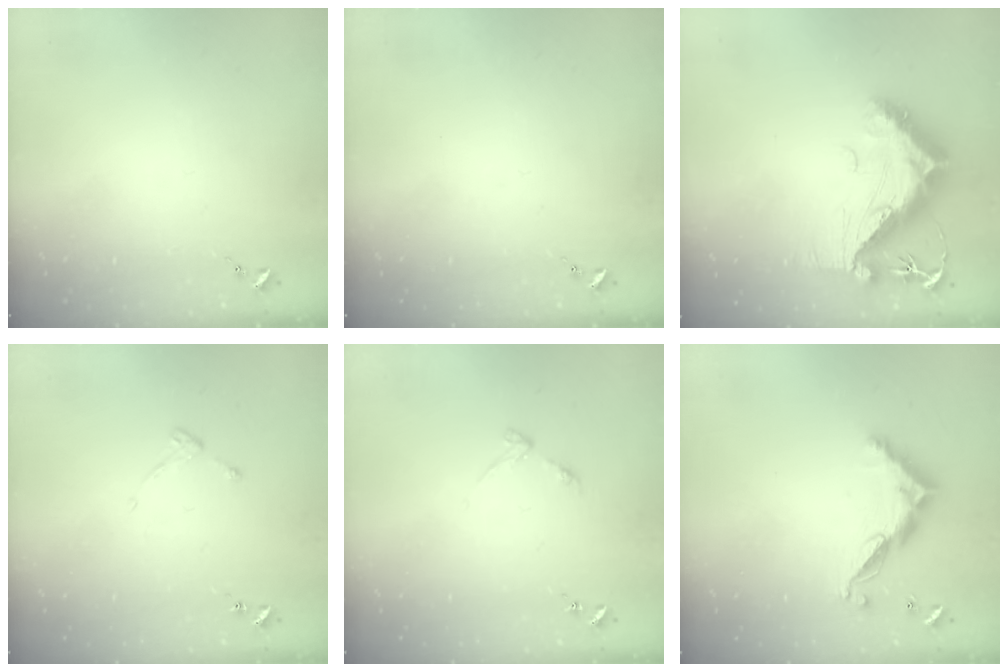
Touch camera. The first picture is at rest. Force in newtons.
{"total": 0.0}
{"total": 19.4, "press": 19.3, "slide": 1.7}
{"total": 4.1, "press": 4.1, "slide": 0.5}
{"total": 4.2, "press": 4.1, "slide": 0.4}
{"total": 11.7, "press": 11.7, "slide": 0.3}